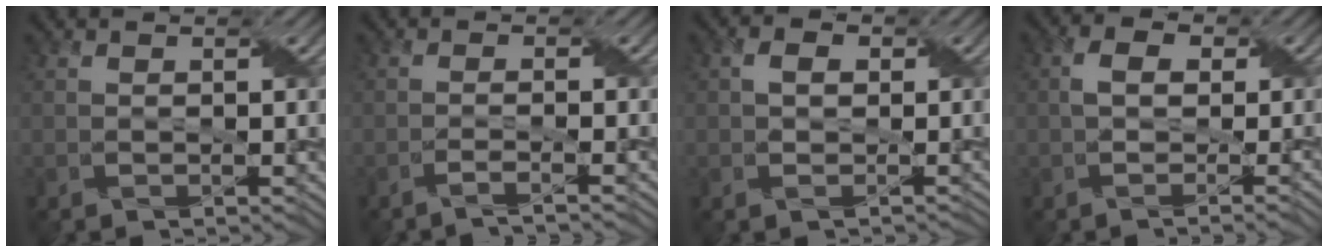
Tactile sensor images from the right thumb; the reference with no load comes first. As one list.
[{"total": 2.3, "force": [-1.6, 0.2, 1.6], "torque": [-0.019, 0.006, -0.047]}, {"total": 2.5, "force": [-0.2, 2.2, 1.3], "torque": [-0.027, -0.003, -0.002]}, {"total": 3.6, "force": [-0.5, 1.6, 3.2], "torque": [-0.050, 0.000, -0.013]}]